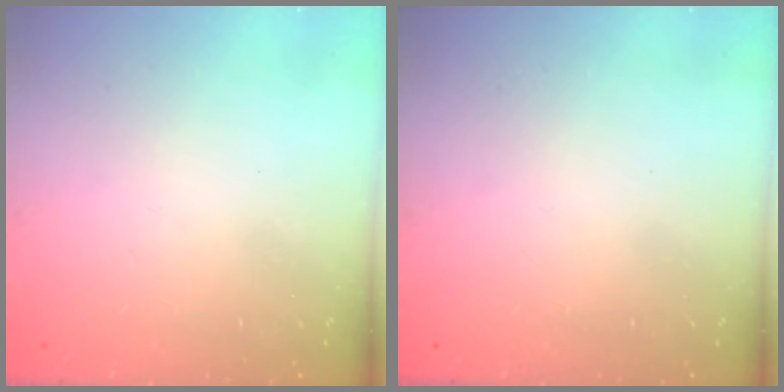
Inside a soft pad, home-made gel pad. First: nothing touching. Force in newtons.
{"total": 0.0}